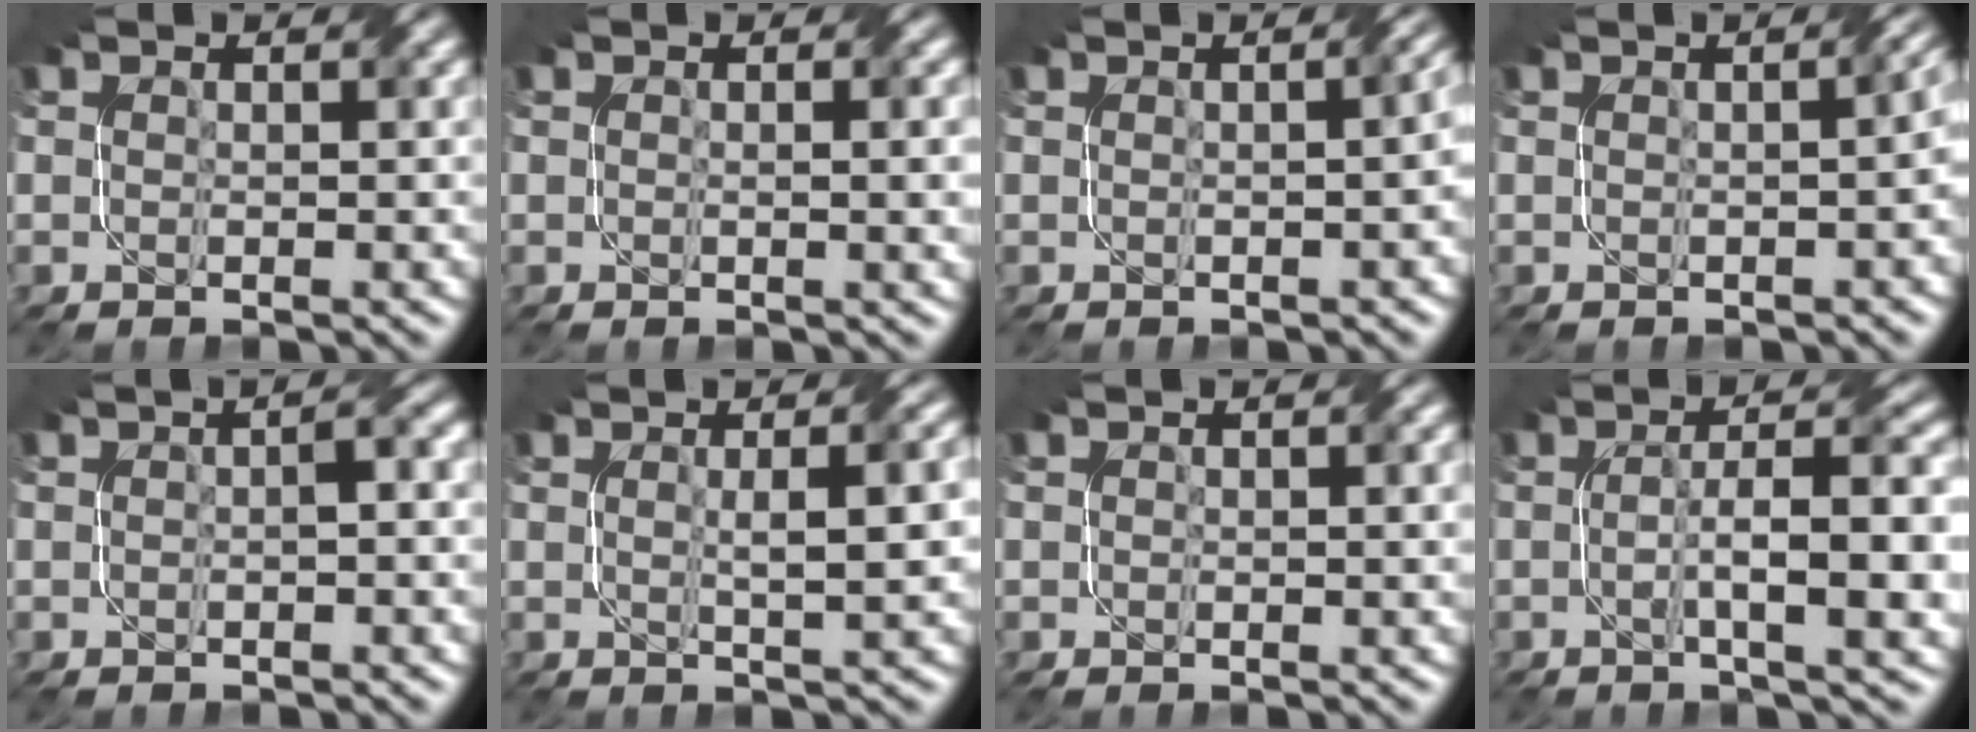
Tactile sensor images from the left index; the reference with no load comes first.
{"total": 1.6, "force": [0.2, 0.4, 1.6], "torque": [-0.021, 0.000, 0.005]}
{"total": 2.9, "force": [-0.2, 1.2, 2.6], "torque": [-0.016, 0.008, 0.003]}
{"total": 3.5, "force": [-0.3, 1.5, 3.1], "torque": [-0.017, 0.006, 0.004]}
{"total": 1.5, "force": [-0.2, 0.2, 1.5], "torque": [-0.025, 0.007, -0.006]}
{"total": 4.0, "force": [0.5, 0.8, 3.9], "torque": [-0.047, 0.012, 0.005]}
{"total": 0.9, "force": [0.4, 0.5, 0.6], "torque": [-0.008, 0.000, 0.007]}
{"total": 7.5, "force": [-0.7, 1.6, 7.3], "torque": [-0.112, 0.006, -0.010]}